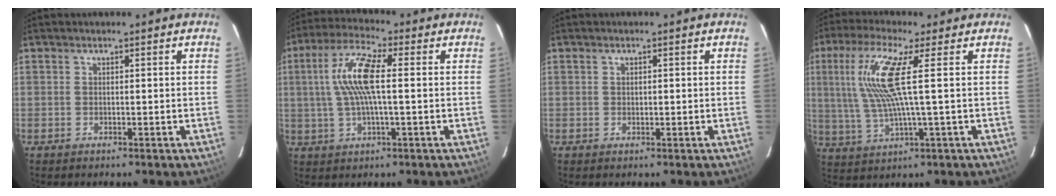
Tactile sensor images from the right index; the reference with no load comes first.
{"total": 10.6, "force": [1.1, 2.3, 10.3], "torque": [-0.204, 0.012, 0.019]}
{"total": 0.6, "force": [0.1, 0.5, 0.3], "torque": [-0.004, 0.003, 0.002]}
{"total": 11.1, "force": [2.4, 0.2, 10.8], "torque": [-0.217, 0.001, 0.056]}